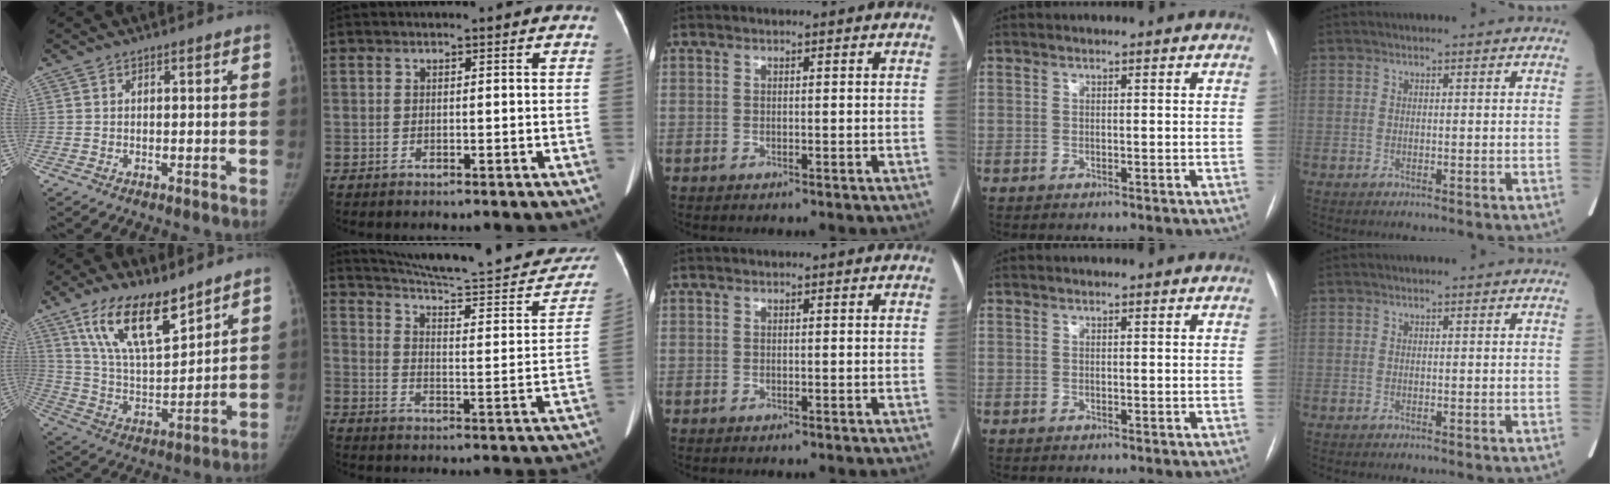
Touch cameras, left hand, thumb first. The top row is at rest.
{"thumb": {"total": 16.7, "force": [11.1, 6.4, 10.8], "torque": [-0.160, -0.060, 0.216]}, "index": {"total": 26.6, "force": [24.3, 3.2, 10.4], "torque": [-0.146, -0.067, 0.311]}}